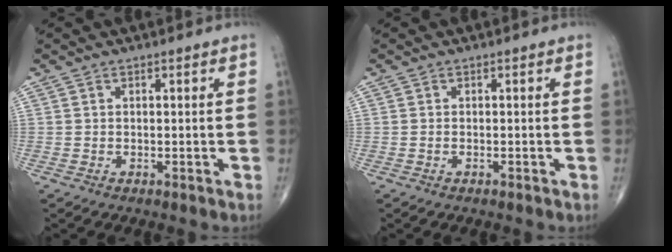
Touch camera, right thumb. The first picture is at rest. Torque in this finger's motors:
{"motor_torque": [-0.19, 0.01, -0.16, 0.03, -0.04]}